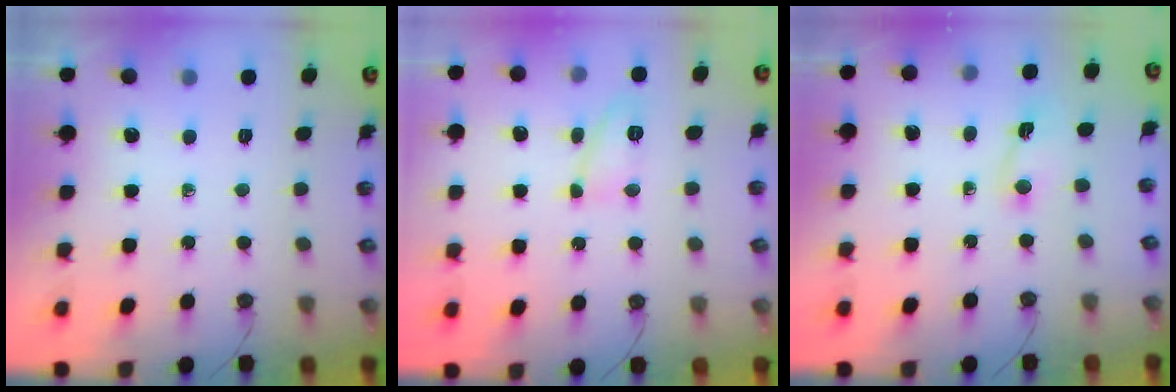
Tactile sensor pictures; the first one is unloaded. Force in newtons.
{"total": 8.6, "press": 8.6, "slide": 0.5}
{"total": 1.8, "press": 1.8, "slide": 0.3}